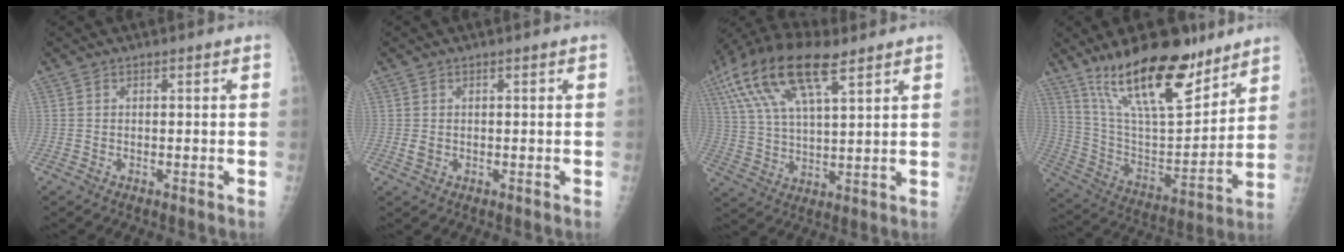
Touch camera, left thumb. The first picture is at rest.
{"total": 1.3, "force": [0.0, 1.0, 0.7], "torque": [-0.011, -0.001, 0.003]}
{"total": 17.8, "force": [9.5, 6.8, 13.5], "torque": [-0.261, 0.000, 0.177]}
{"total": 22.9, "force": [15.8, 7.9, 14.5], "torque": [-0.204, -0.078, 0.278]}